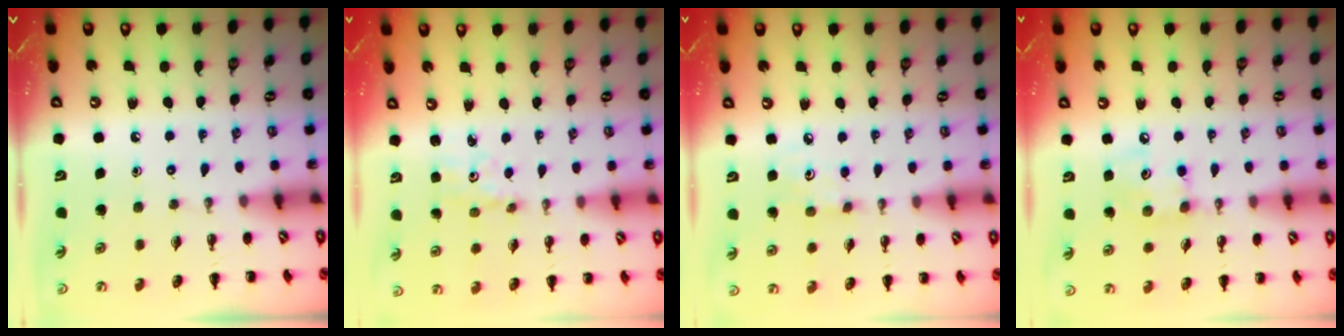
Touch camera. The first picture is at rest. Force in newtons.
{"total": 2.1, "press": 2.0, "slide": 0.7}
{"total": 3.7, "press": 3.6, "slide": 1.0}
{"total": 6.0, "press": 6.0, "slide": 0.5}